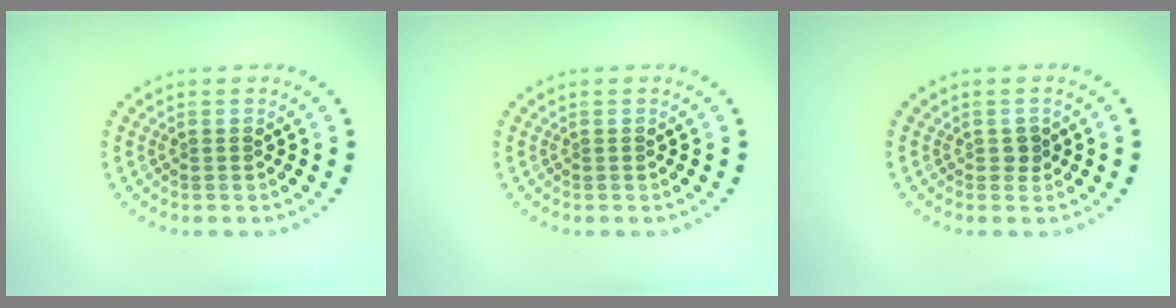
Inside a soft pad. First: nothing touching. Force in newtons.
{"total": 0.0}
{"total": 1.0, "press": 0.9, "slide": 0.3}